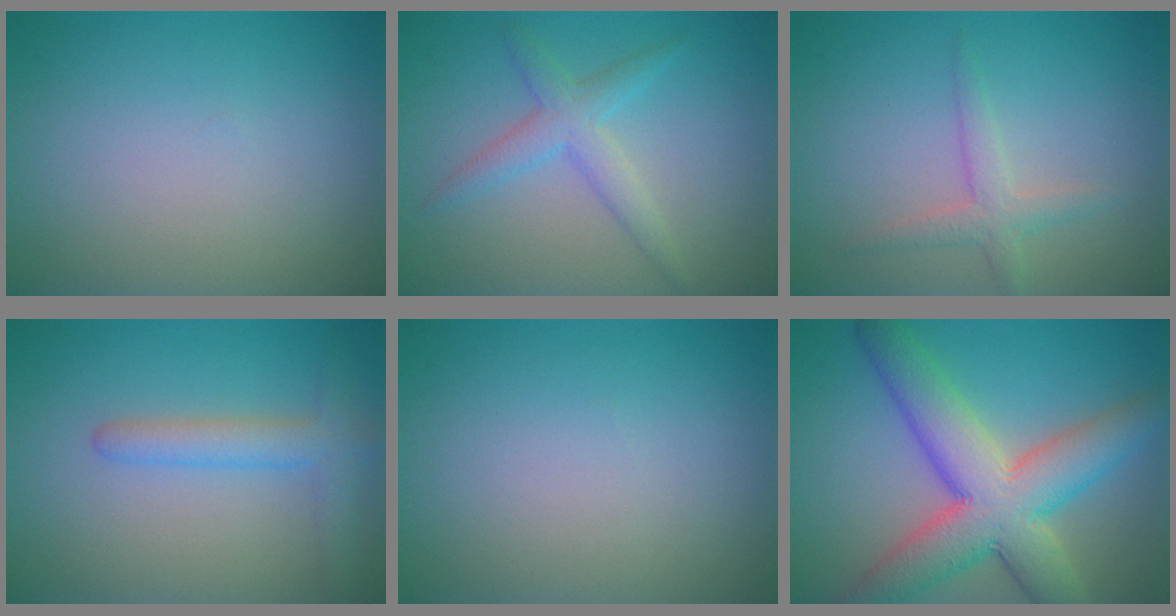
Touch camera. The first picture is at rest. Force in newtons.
{"total": 2.9, "press": 2.9, "slide": 0.1}
{"total": 2.2, "press": 2.2, "slide": 0.1}
{"total": 3.0, "press": 3.0, "slide": 0.2}
{"total": 0.0}
{"total": 9.7, "press": 9.7, "slide": 0.2}